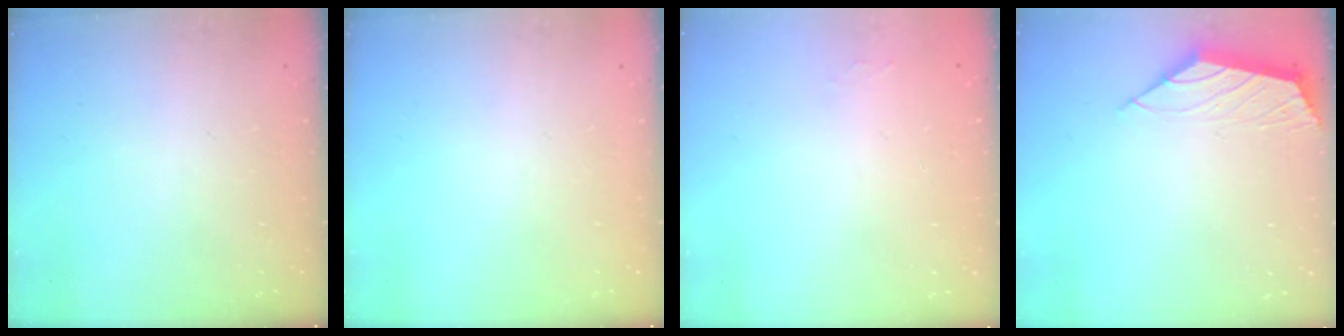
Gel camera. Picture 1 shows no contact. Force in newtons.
{"total": 0.0}
{"total": 1.0, "press": 0.9, "slide": 0.3}
{"total": 2.0, "press": 2.0, "slide": 0.5}